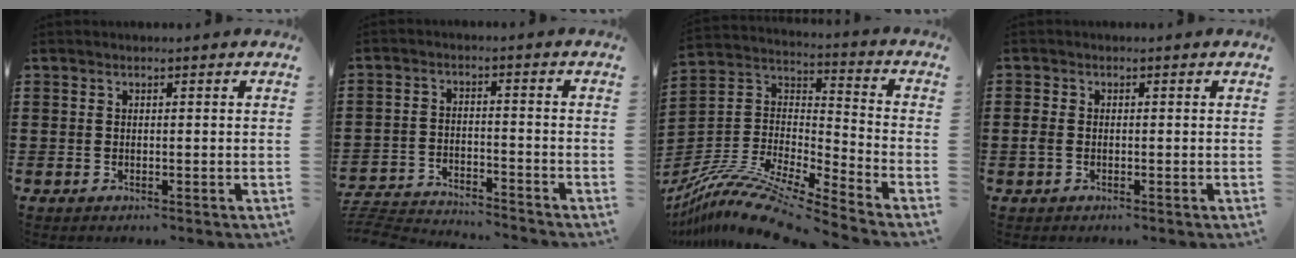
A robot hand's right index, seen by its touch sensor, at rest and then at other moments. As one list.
[{"total": 4.2, "force": [-4.2, 0.1, 0.3], "torque": [-0.024, -0.005, -0.095]}, {"total": 12.0, "force": [-10.4, 1.0, 5.8], "torque": [-0.122, 0.009, -0.210]}, {"total": 1.6, "force": [-0.4, 1.1, 1.1], "torque": [-0.030, 0.001, -0.011]}]